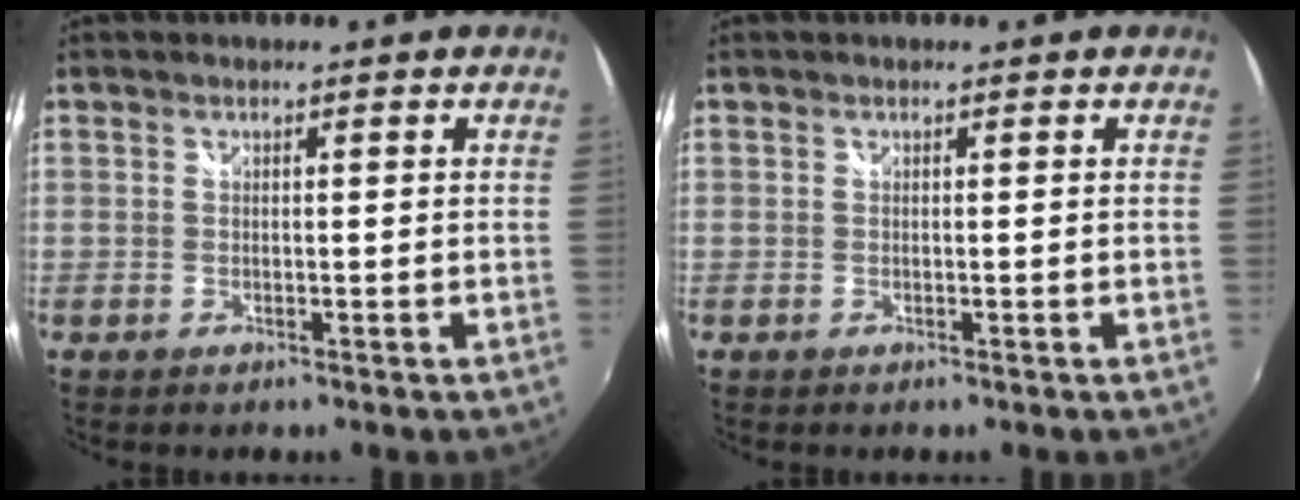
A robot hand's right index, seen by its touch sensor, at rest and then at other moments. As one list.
[{"total": 0.0}]